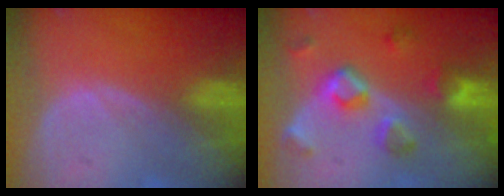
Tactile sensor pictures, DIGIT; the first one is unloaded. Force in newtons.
{"total": 7.7, "press": 7.0, "slide": 3.2}